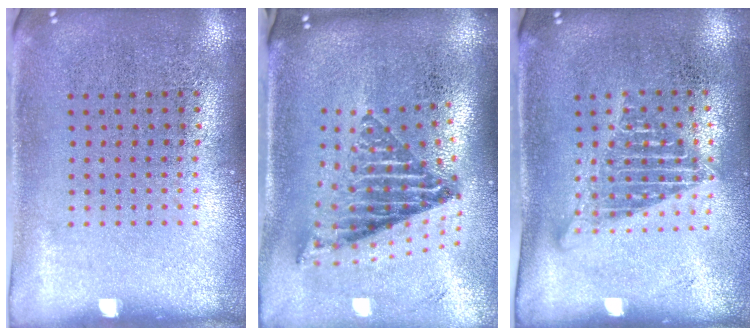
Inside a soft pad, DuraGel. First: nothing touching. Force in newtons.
{"total": 1.9, "press": 1.3, "slide": 1.5}
{"total": 1.6, "press": 1.3, "slide": 0.9}